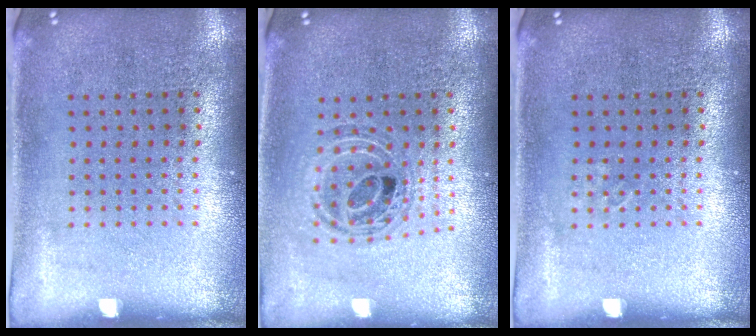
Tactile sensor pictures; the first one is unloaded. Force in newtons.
{"total": 0.9, "press": 0.9, "slide": 0.1}
{"total": 0.5, "press": 0.5, "slide": 0.0}